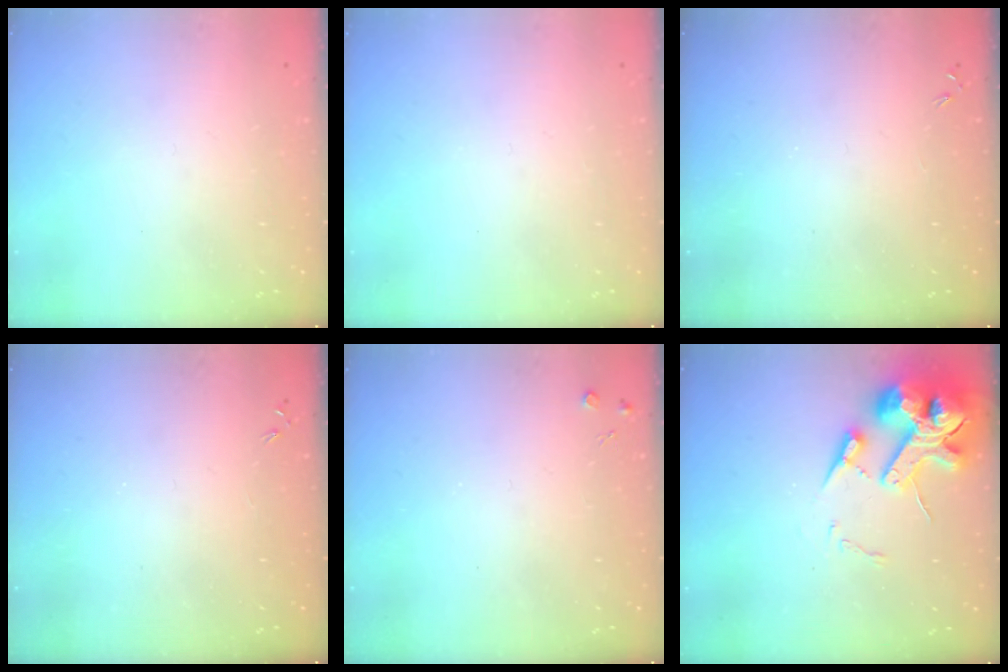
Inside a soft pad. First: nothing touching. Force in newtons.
{"total": 0.0}
{"total": 0.0}
{"total": 0.0}
{"total": 3.3, "press": 3.2, "slide": 0.6}
{"total": 16.9, "press": 16.6, "slide": 2.7}